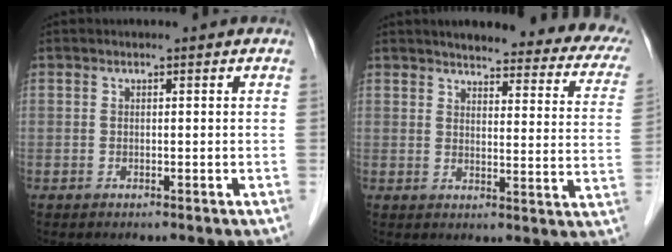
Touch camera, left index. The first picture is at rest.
{"total": 20.7, "force": [17.6, 4.6, 9.8], "torque": [-0.095, -0.023, 0.183]}